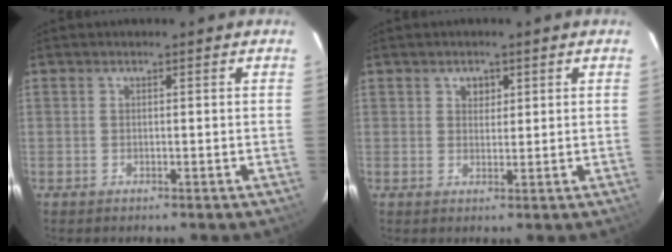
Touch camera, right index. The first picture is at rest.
{"total": 2.2, "force": [1.0, 1.8, 0.7], "torque": [-0.006, 0.007, 0.018]}